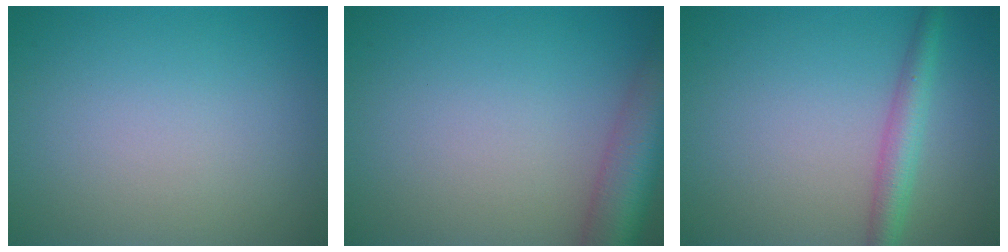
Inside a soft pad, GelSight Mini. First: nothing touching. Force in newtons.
{"total": 6.9, "press": 6.9, "slide": 0.4}
{"total": 3.0, "press": 3.0, "slide": 0.1}